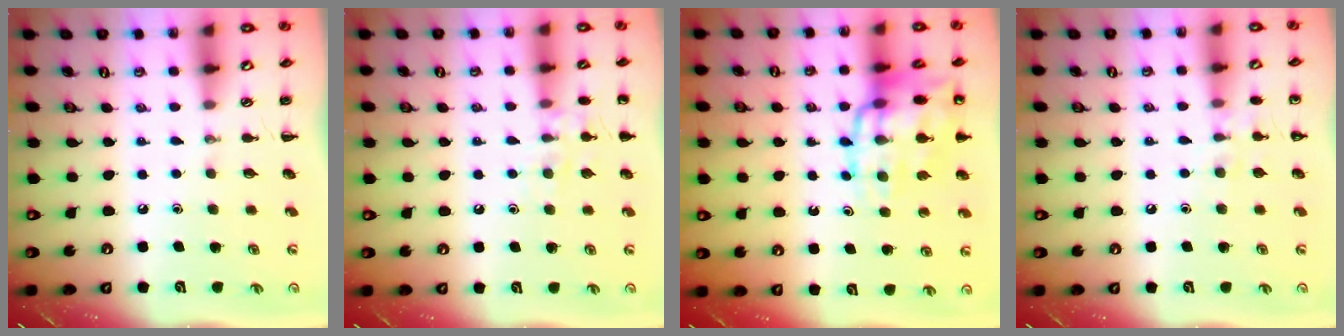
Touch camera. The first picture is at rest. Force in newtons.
{"total": 8.2, "press": 8.1, "slide": 1.0}
{"total": 17.7, "press": 17.5, "slide": 2.2}
{"total": 7.1, "press": 6.9, "slide": 1.9}